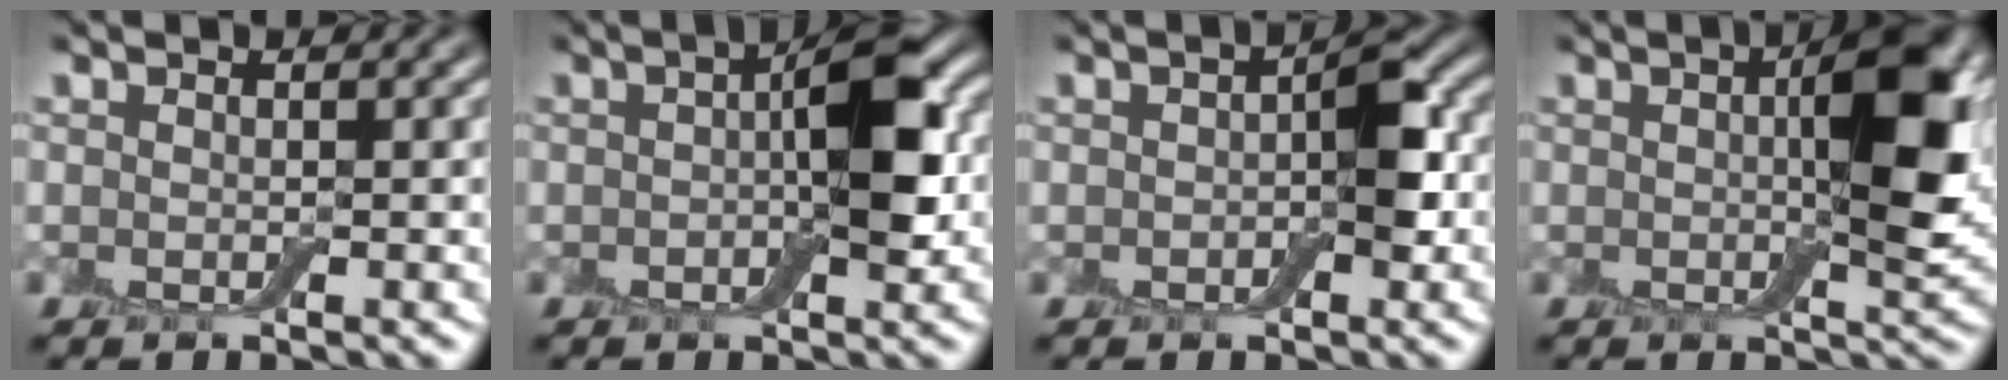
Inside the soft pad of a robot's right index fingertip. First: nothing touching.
{"total": 5.8, "force": [0.3, 2.2, 5.4], "torque": [-0.079, 0.011, -0.002]}
{"total": 3.7, "force": [0.0, 2.0, 3.1], "torque": [-0.040, 0.005, -0.003]}
{"total": 6.4, "force": [0.9, 2.2, 5.9], "torque": [-0.089, 0.006, 0.014]}